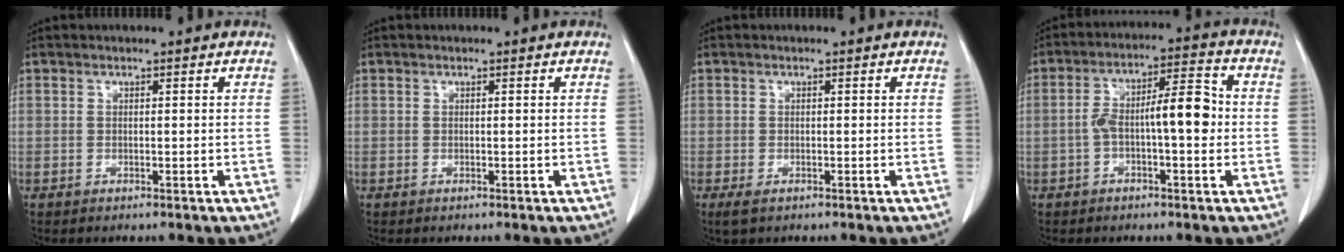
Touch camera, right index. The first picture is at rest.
{"total": 0.0}
{"total": 1.6, "force": [-0.8, 0.8, 1.2], "torque": [-0.028, -0.005, -0.007]}
{"total": 9.0, "force": [-1.0, 2.2, 8.7], "torque": [-0.149, 0.031, -0.018]}